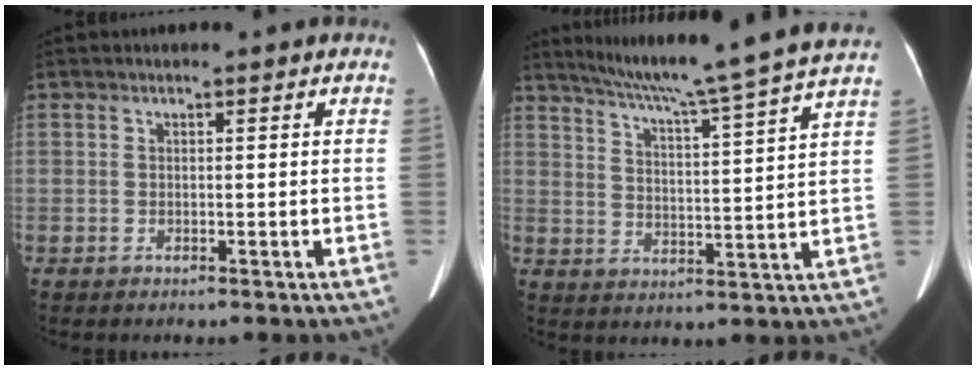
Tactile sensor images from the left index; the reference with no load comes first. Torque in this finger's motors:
{"motor_torque": [-0.56, -0.66, 0.00, 0.06]}